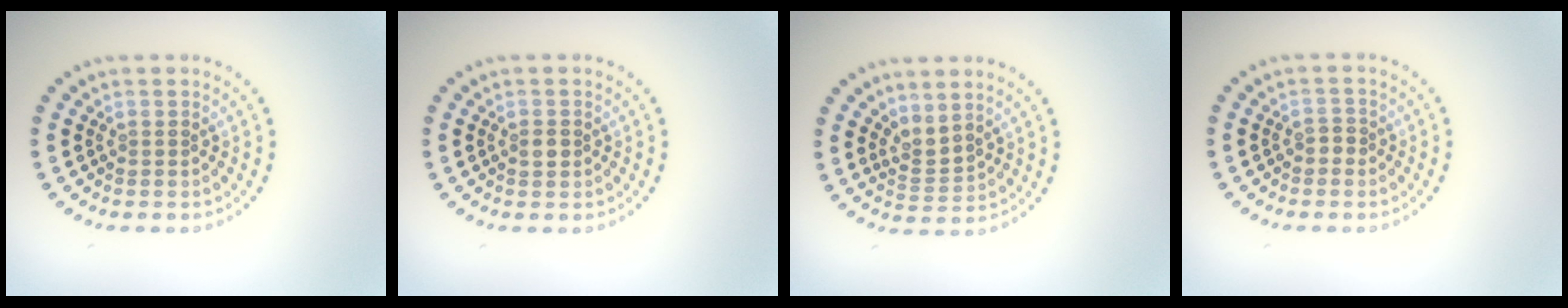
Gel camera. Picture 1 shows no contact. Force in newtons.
{"total": 1.3, "press": 1.3, "slide": 0.3}
{"total": 2.1, "press": 1.4, "slide": 1.6}
{"total": 1.0, "press": 0.9, "slide": 0.5}